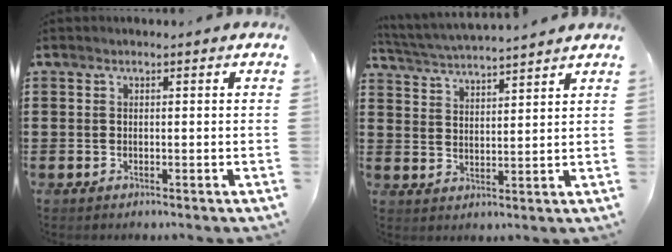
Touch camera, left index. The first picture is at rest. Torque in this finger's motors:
{"motor_torque": [-0.05, 0.32, 0.20, 0.05]}